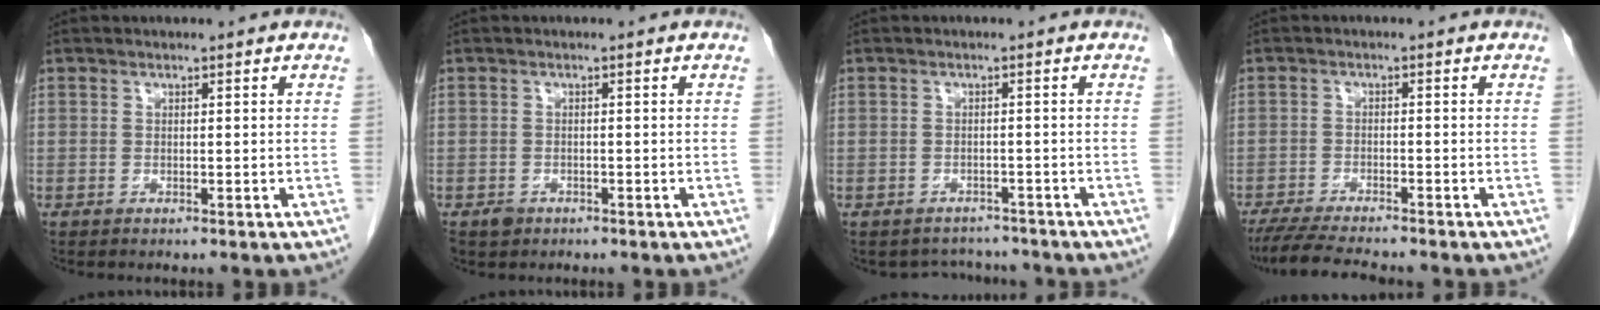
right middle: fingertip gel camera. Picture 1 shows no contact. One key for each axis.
{"total": 1.5, "fx": -0.9, "fy": 1.1, "fz": 0.4, "tx": -0.008, "ty": 0.003, "tz": -0.011}
{"total": 3.4, "fx": -3.1, "fy": 1.4, "fz": -0.5, "tx": 0.002, "ty": 0.008, "tz": -0.044}
{"total": 8.2, "fx": -7.3, "fy": 0.3, "fz": 3.9, "tx": -0.068, "ty": -0.024, "tz": -0.119}